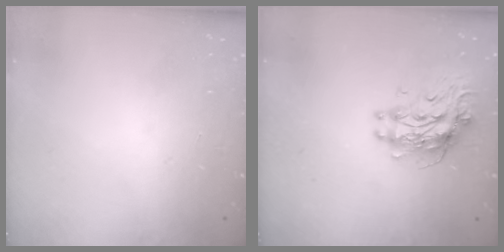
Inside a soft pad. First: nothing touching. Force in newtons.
{"total": 11.5, "press": 11.4, "slide": 0.9}